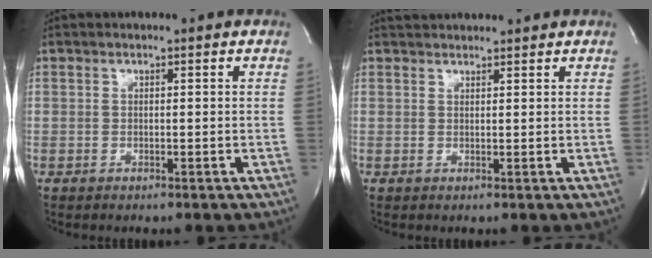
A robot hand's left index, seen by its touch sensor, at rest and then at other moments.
{"total": 3.6, "force": [3.5, 0.6, 0.6], "torque": [-0.012, 0.030, 0.053]}